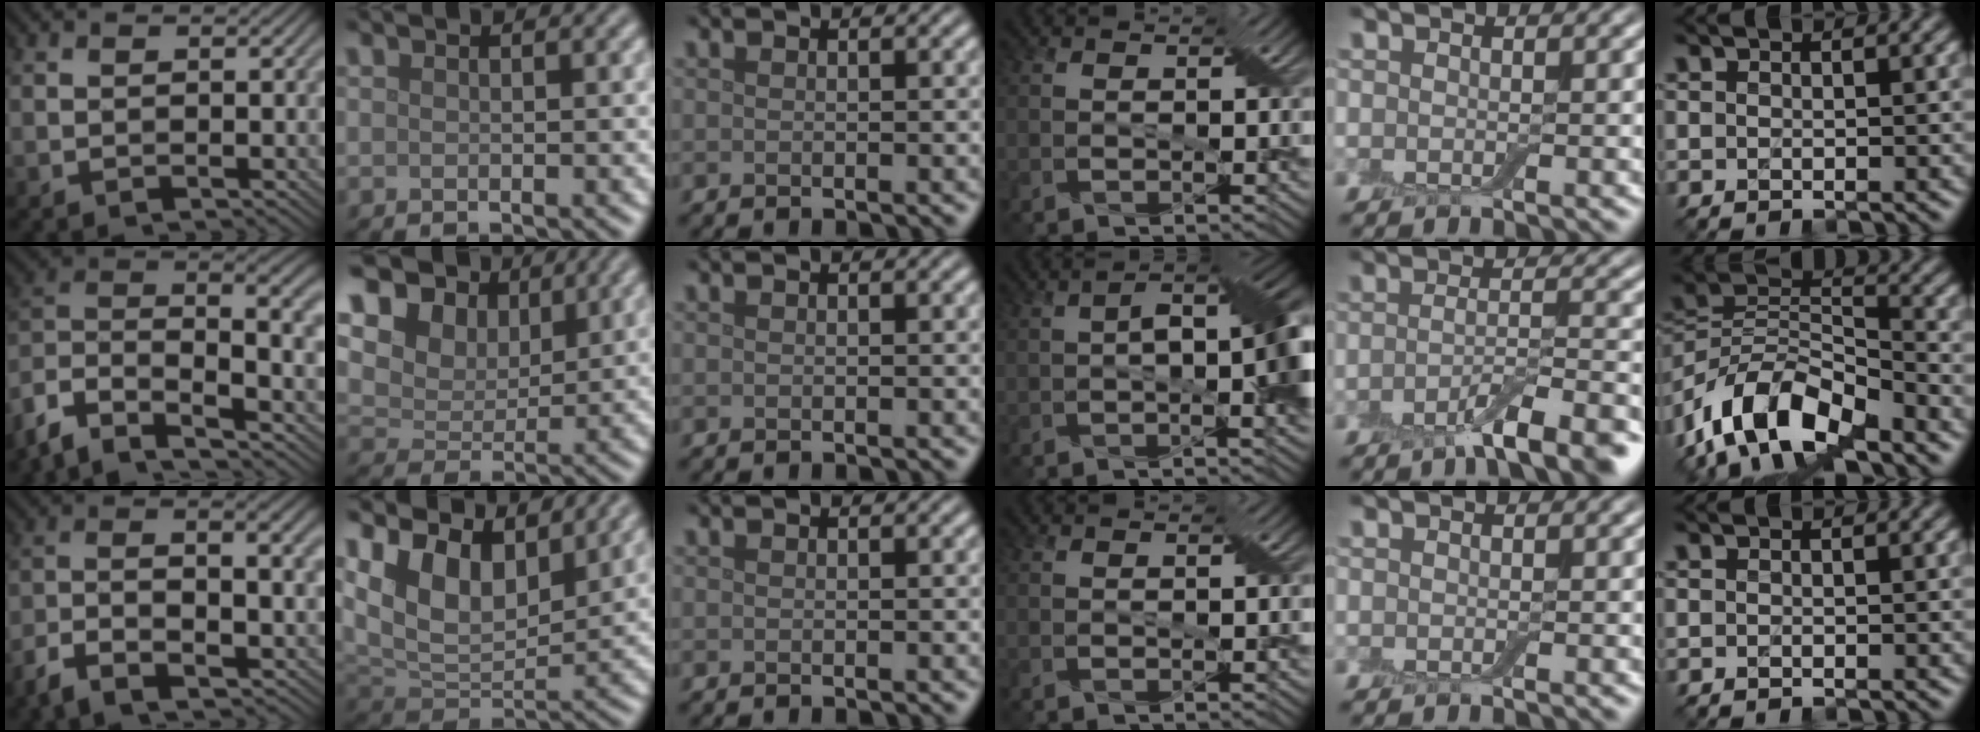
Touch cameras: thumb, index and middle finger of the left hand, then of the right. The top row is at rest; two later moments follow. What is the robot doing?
{"motion": "insert", "object": "backpack"}